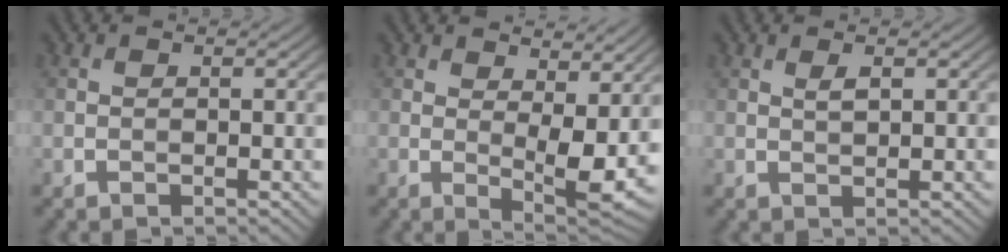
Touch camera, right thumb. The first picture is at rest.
{"total": 7.9, "force": [2.9, 2.9, 6.8], "torque": [-0.107, -0.012, 0.052]}
{"total": 1.5, "force": [0.8, 0.4, 1.2], "torque": [-0.026, -0.001, 0.017]}